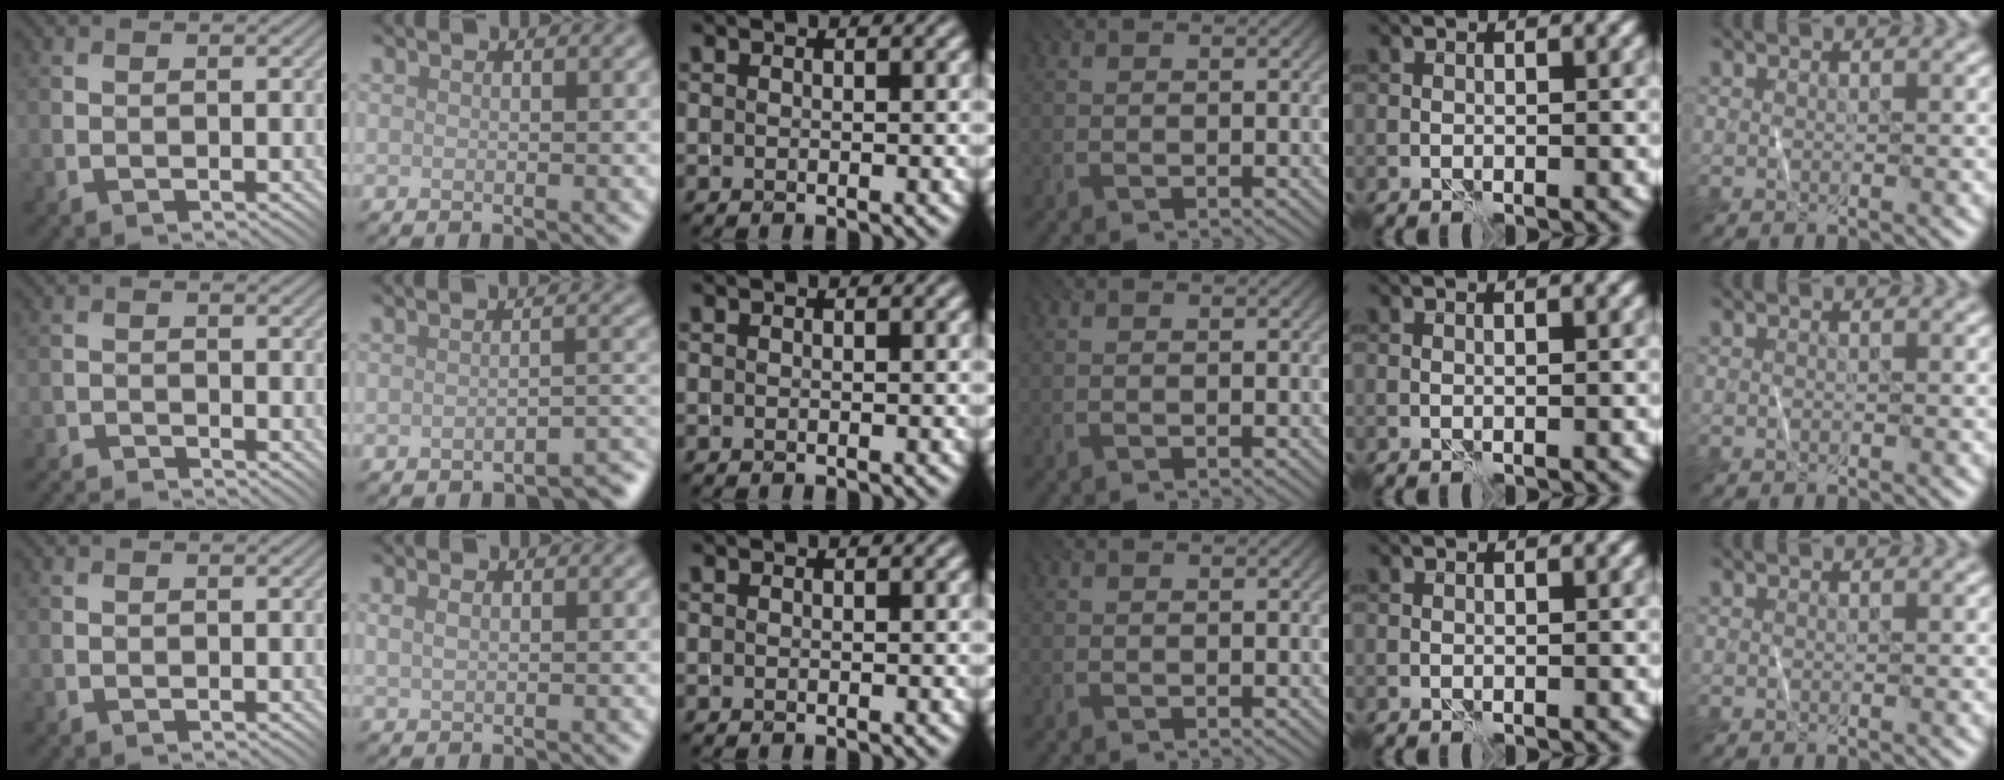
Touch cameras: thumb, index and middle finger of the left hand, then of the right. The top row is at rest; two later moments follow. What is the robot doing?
{"motion": "fold", "object": "shorts"}